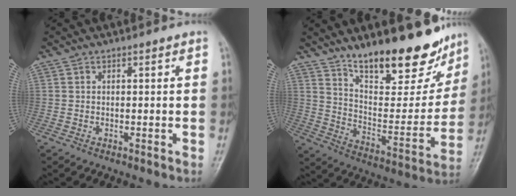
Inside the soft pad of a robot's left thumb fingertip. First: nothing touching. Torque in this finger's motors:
{"motor_torque": [0.63, 0.28, 1.38, -1.39, 0.20]}